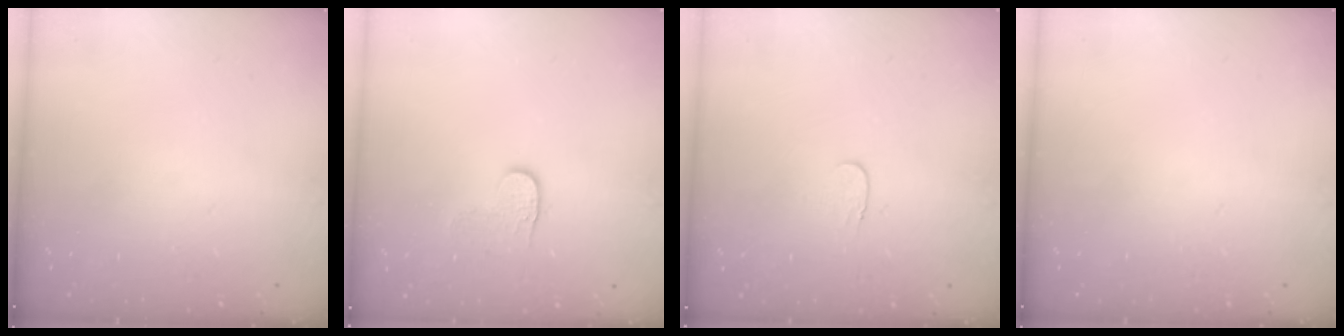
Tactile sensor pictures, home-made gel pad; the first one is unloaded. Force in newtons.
{"total": 4.0, "press": 4.0, "slide": 0.5}
{"total": 3.7, "press": 3.7, "slide": 0.4}
{"total": 0.0}